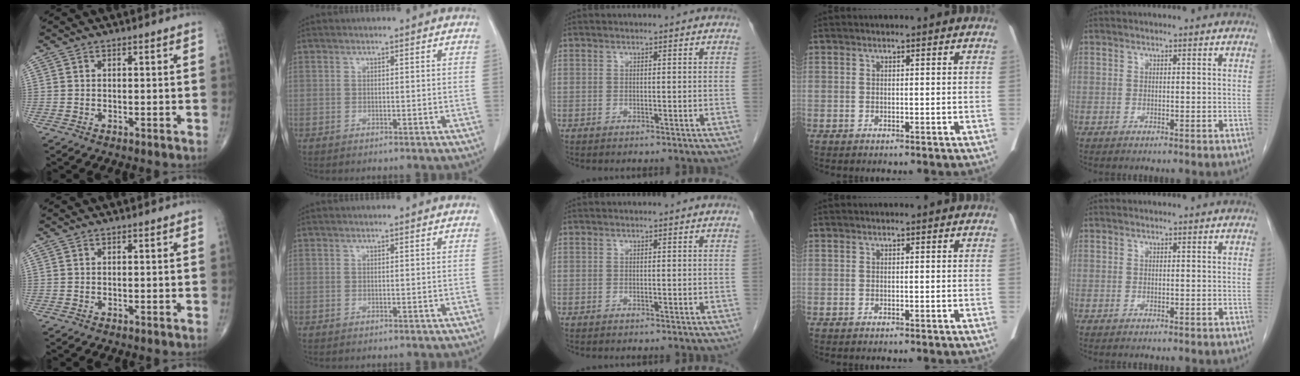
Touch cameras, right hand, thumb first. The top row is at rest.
{}